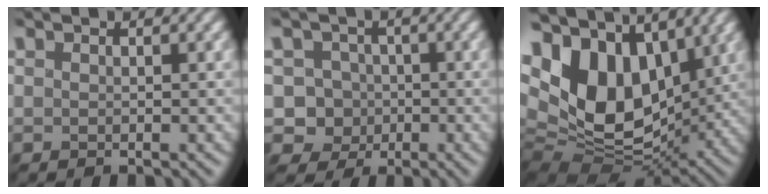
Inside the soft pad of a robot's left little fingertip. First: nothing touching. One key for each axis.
{"total": 4.5, "fx": -1.1, "fy": 4.1, "fz": 1.2, "tx": 0.003, "ty": 0.006, "tz": -0.044}
{"total": 15.1, "fx": 2.9, "fy": 10.0, "fz": 10.9, "tx": -0.228, "ty": 0.009, "tz": 0.040}